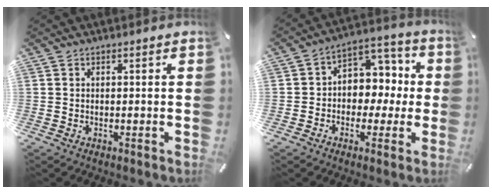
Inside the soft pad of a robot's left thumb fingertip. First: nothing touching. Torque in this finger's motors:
{"motor_torque": [1.55, 1.55, 0.63, -0.40, 0.25]}